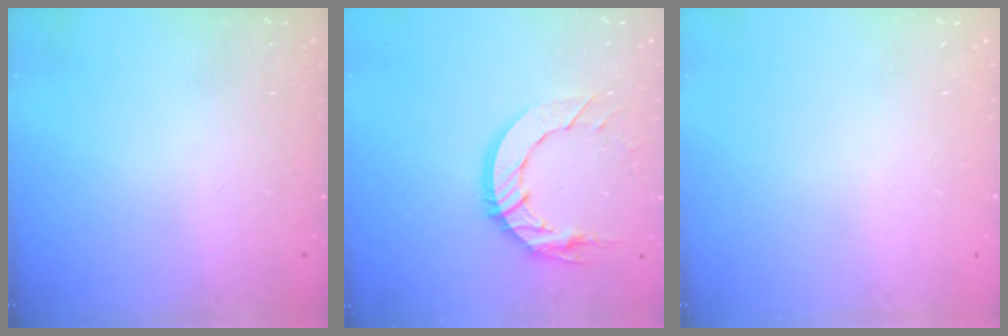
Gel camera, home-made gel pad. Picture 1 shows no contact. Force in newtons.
{"total": 12.1, "press": 12.1, "slide": 0.8}
{"total": 0.0}